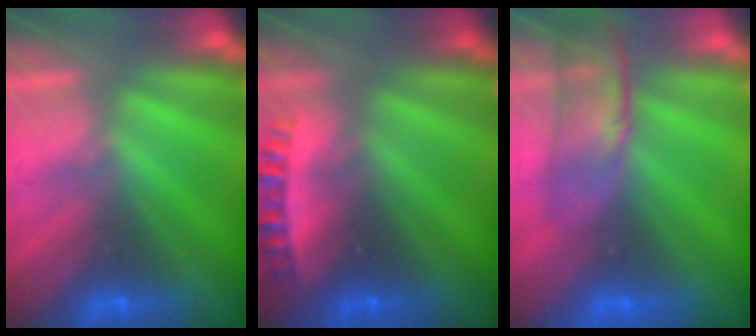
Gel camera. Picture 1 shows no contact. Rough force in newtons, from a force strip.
{"total": 2.4}
{"total": 3.5}